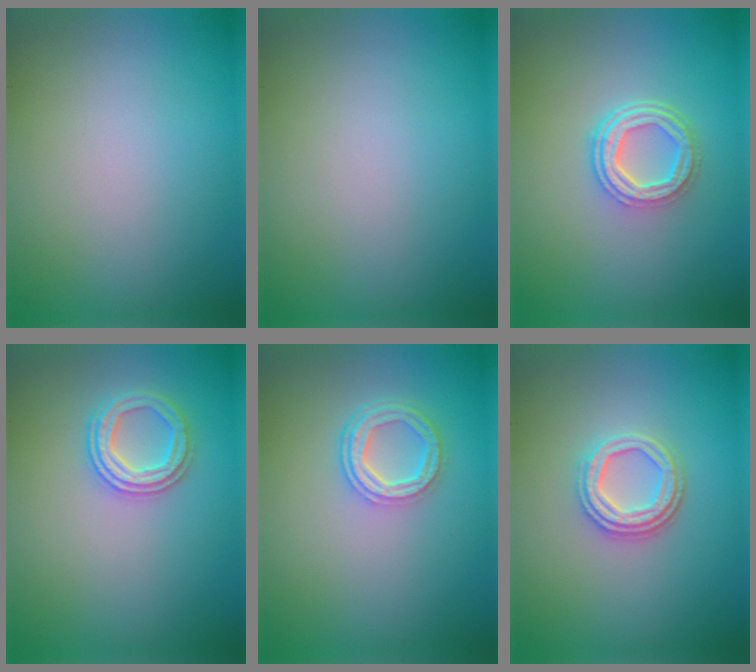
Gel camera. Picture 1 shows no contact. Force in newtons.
{"total": 0.0}
{"total": 4.4, "press": 3.4, "slide": 2.8}
{"total": 2.6, "press": 2.6, "slide": 0.1}
{"total": 3.7, "press": 2.8, "slide": 2.4}
{"total": 3.5, "press": 3.0, "slide": 1.8}